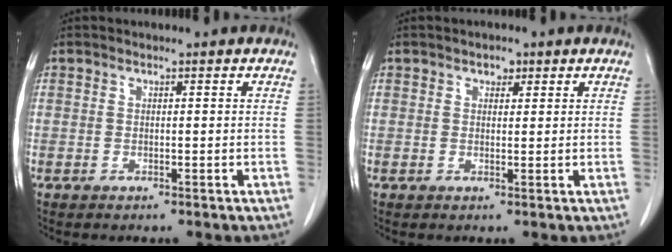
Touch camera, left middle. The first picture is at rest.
{"total": 1.5, "force": [0.9, 1.0, 0.7], "torque": [-0.009, 0.002, 0.013]}